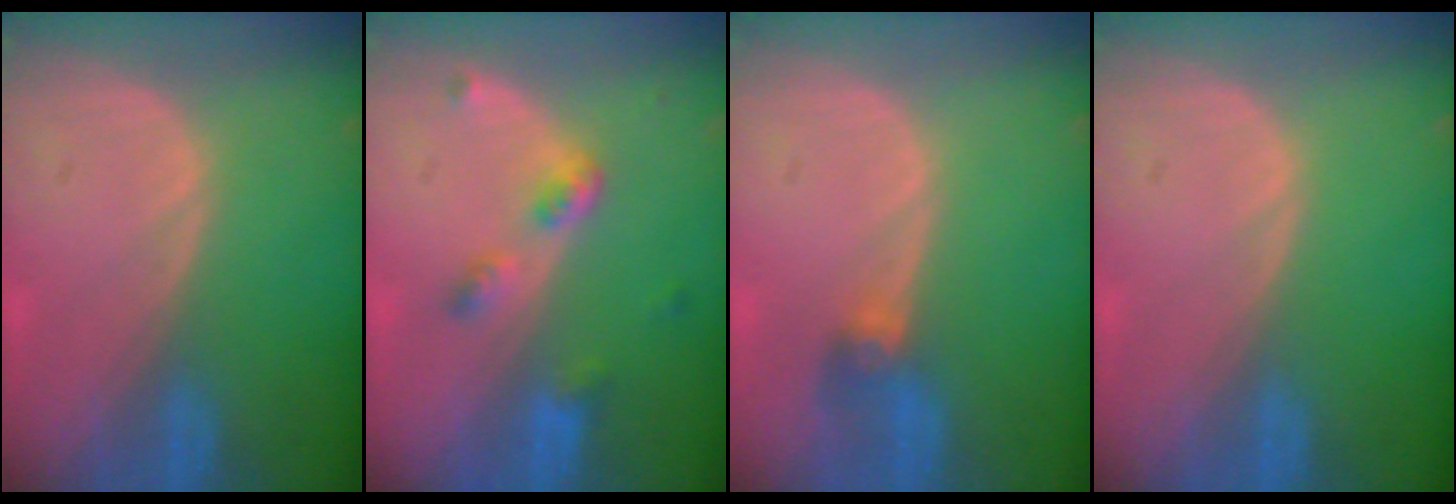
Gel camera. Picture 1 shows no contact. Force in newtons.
{"total": 4.2, "press": 3.9, "slide": 1.6}
{"total": 2.6, "press": 2.6, "slide": 0.6}
{"total": 0.0}